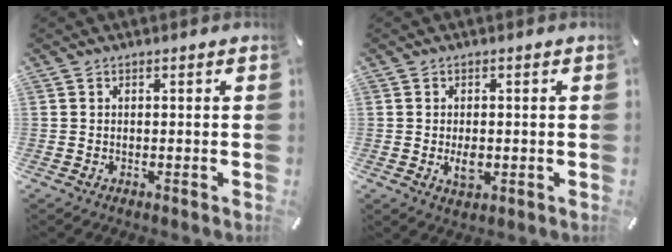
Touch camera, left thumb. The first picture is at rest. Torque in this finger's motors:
{"motor_torque": [0.24, 0.97, -0.12, -0.13, 0.00]}